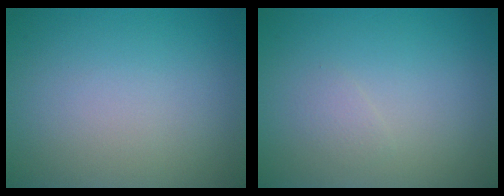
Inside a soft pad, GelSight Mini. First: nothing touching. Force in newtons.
{"total": 0.8, "press": 0.8, "slide": 0.0}